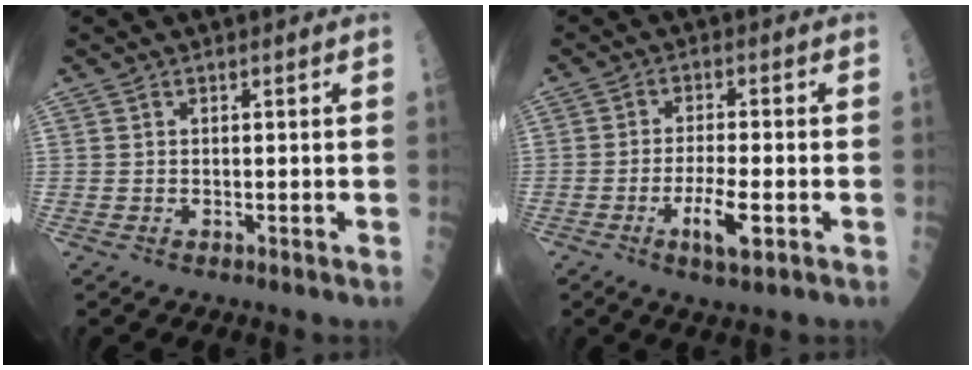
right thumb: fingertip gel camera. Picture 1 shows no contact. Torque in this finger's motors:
{"motor_torque": [-0.10, 0.15, 0.01, -0.08, 0.06]}